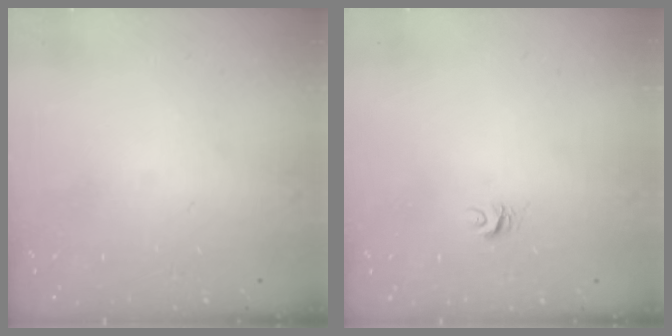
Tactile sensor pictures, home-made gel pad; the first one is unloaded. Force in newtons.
{"total": 4.5, "press": 4.5, "slide": 0.0}